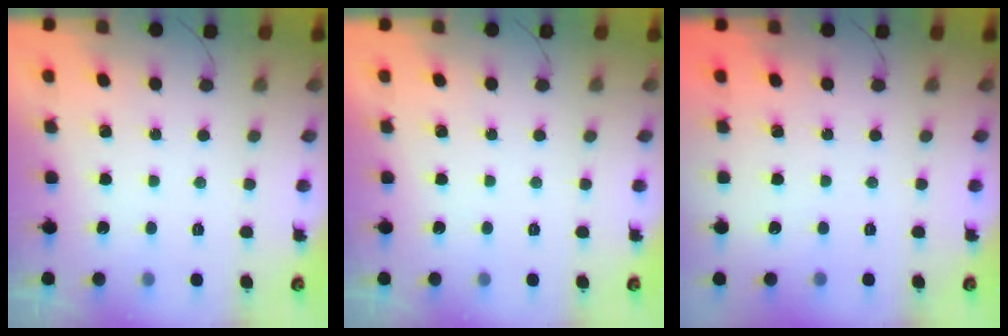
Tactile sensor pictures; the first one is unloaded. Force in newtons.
{"total": 0.0}
{"total": 0.0}